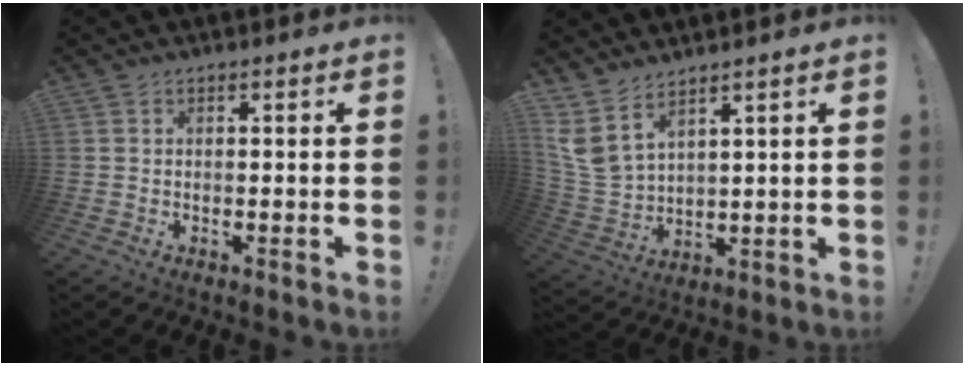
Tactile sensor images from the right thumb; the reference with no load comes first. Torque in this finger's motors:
{"motor_torque": [0.89, 1.04, 0.26, 0.26, 0.14]}